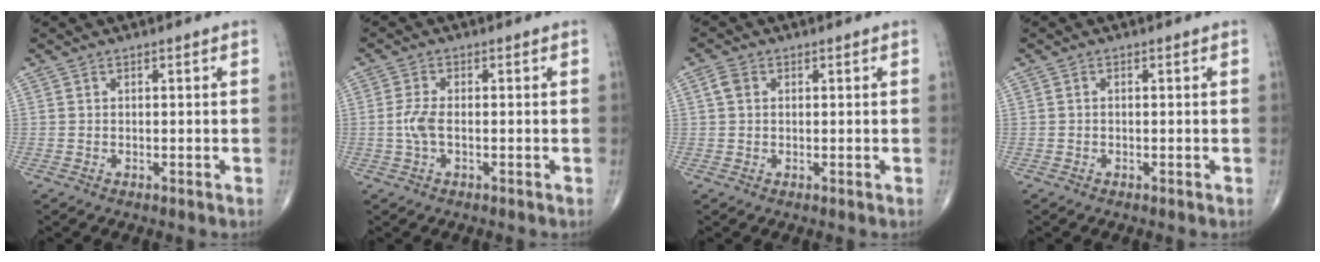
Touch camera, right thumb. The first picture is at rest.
{"total": 3.3, "force": [-0.5, 1.4, 3.0], "torque": [-0.077, 0.004, -0.013]}
{"total": 2.2, "force": [0.5, 1.7, 1.3], "torque": [-0.025, 0.007, 0.009]}
{"total": 0.0}